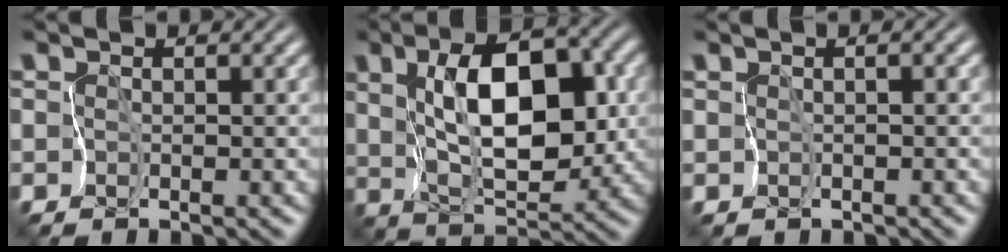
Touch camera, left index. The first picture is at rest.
{"total": 8.1, "force": [2.2, 4.0, 6.8], "torque": [-0.108, 0.006, 0.044]}
{"total": 0.6, "force": [-0.3, 0.2, 0.5], "torque": [-0.004, -0.006, -0.001]}